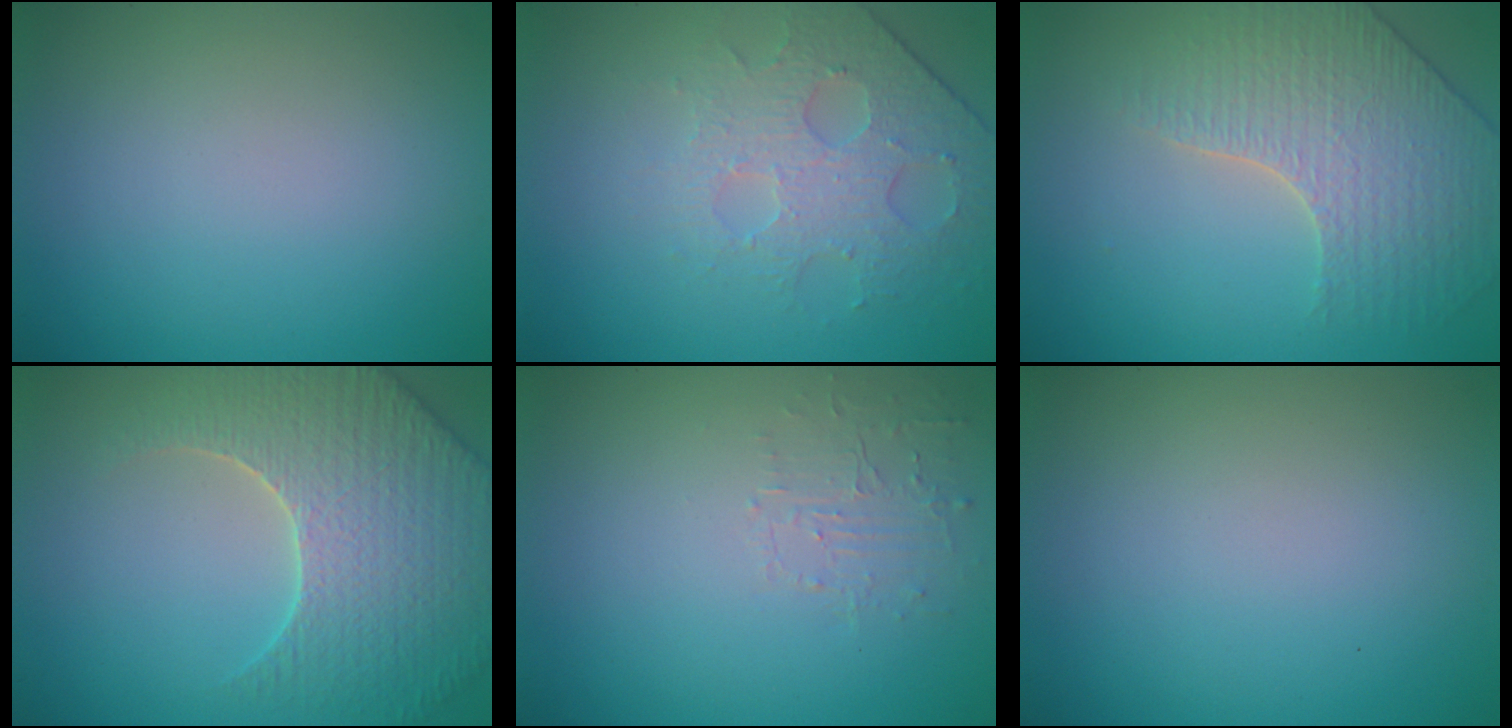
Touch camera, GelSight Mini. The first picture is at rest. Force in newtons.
{"total": 4.5, "press": 3.3, "slide": 3.0}
{"total": 3.8, "press": 3.8, "slide": 0.5}
{"total": 5.9, "press": 5.6, "slide": 1.7}
{"total": 1.5, "press": 0.1, "slide": 1.5}
{"total": 0.0}